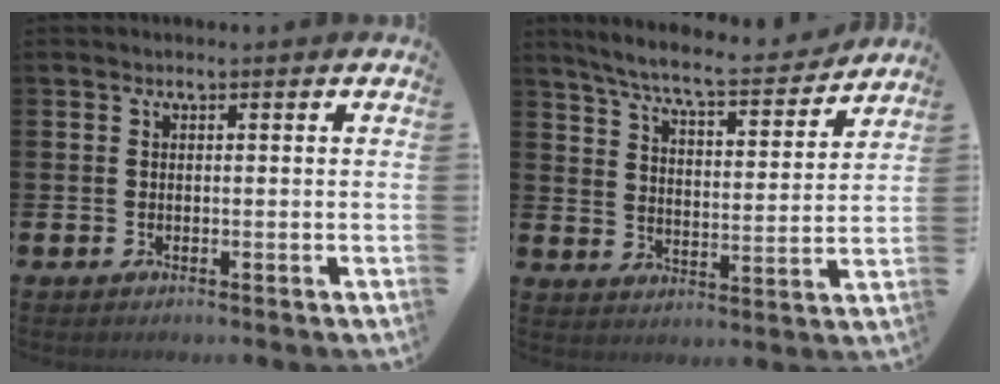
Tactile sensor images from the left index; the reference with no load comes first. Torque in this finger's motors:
{"motor_torque": [1.04, -1.10, 0.40, 0.08]}